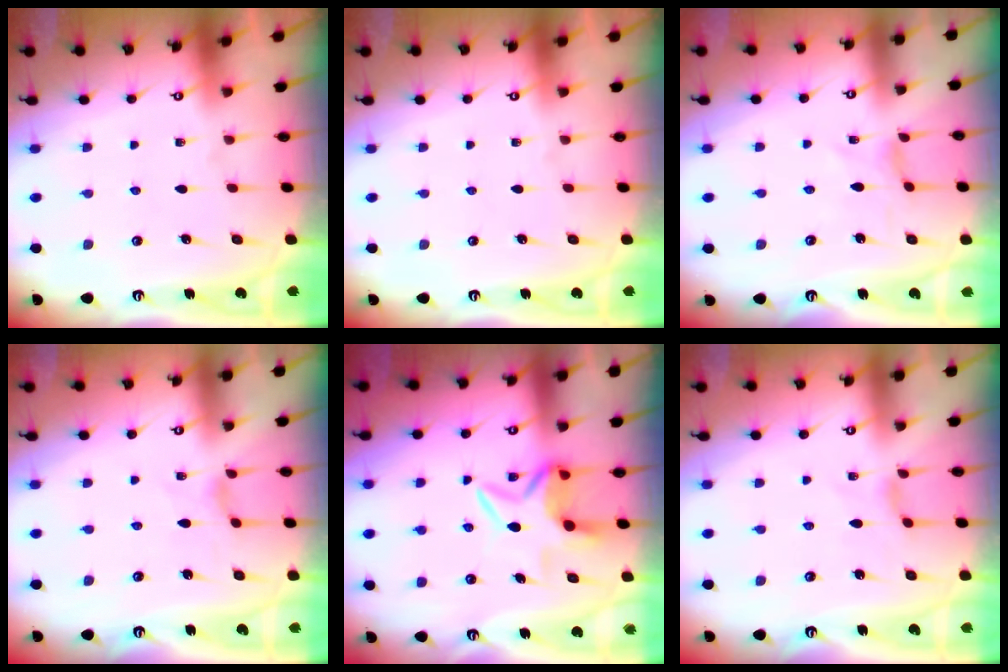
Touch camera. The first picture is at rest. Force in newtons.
{"total": 0.0}
{"total": 0.0}
{"total": 1.2, "press": 1.2, "slide": 0.3}
{"total": 6.4, "press": 6.2, "slide": 1.2}
{"total": 0.8, "press": 0.8, "slide": 0.3}